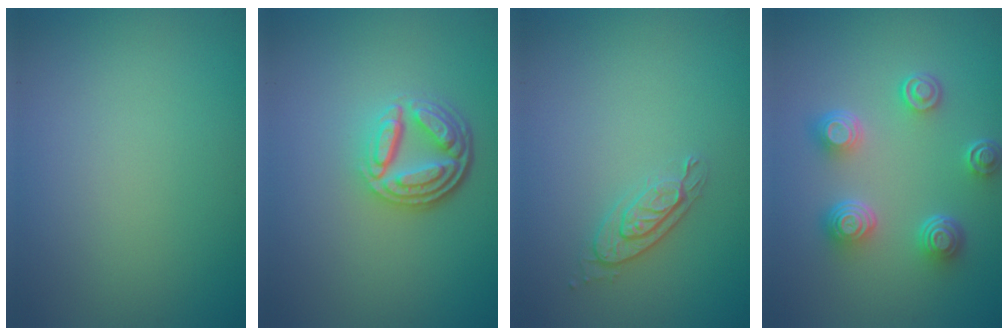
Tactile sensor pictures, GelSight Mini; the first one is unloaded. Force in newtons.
{"total": 4.8, "press": 3.6, "slide": 3.2}
{"total": 2.1, "press": 1.9, "slide": 0.8}
{"total": 4.7, "press": 3.5, "slide": 3.1}